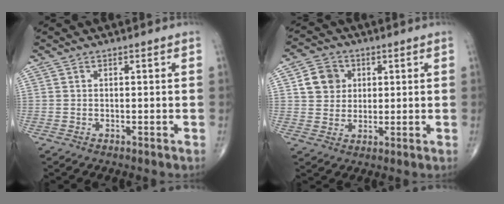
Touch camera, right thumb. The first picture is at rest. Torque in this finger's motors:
{"motor_torque": [-0.43, 0.36, 0.28, -0.05, 0.02]}